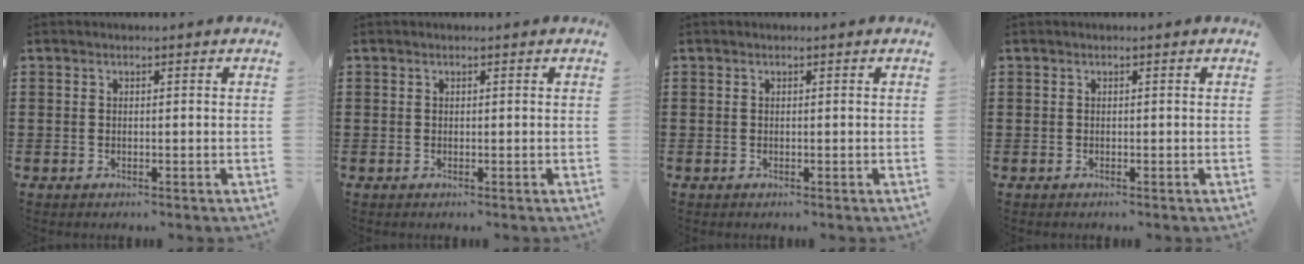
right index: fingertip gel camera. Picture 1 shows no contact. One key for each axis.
{"total": 0.0}
{"total": 0.0}
{"total": 0.0}